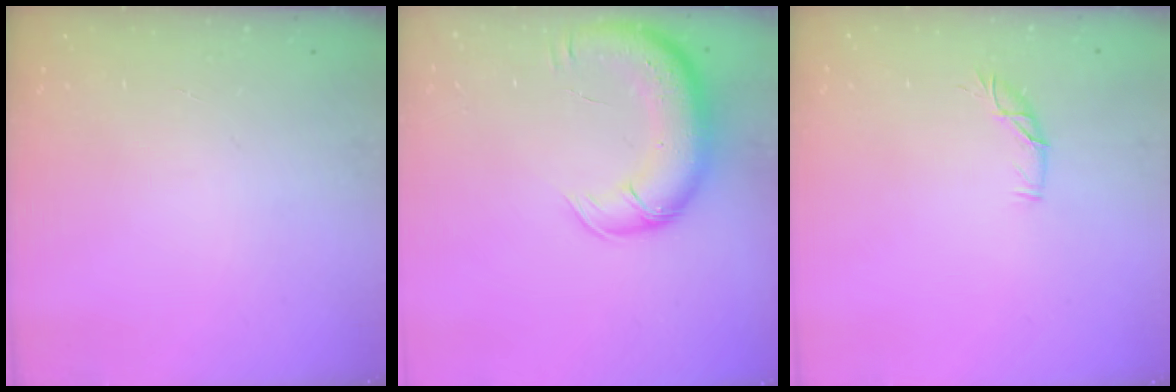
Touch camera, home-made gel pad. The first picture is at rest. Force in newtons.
{"total": 13.2, "press": 12.8, "slide": 3.3}
{"total": 6.1, "press": 6.1, "slide": 0.6}